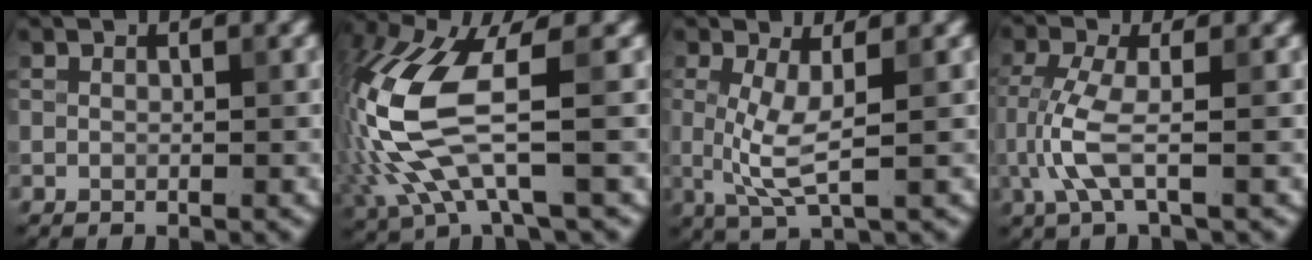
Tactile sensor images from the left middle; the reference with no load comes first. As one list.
[{"total": 9.6, "force": [-0.7, 3.3, 9.0], "torque": [-0.224, 0.004, -0.014]}, {"total": 3.6, "force": [0.2, 0.9, 3.5], "torque": [-0.083, -0.006, 0.006]}, {"total": 3.6, "force": [-0.9, 0.8, 3.4], "torque": [-0.092, -0.004, -0.020]}]